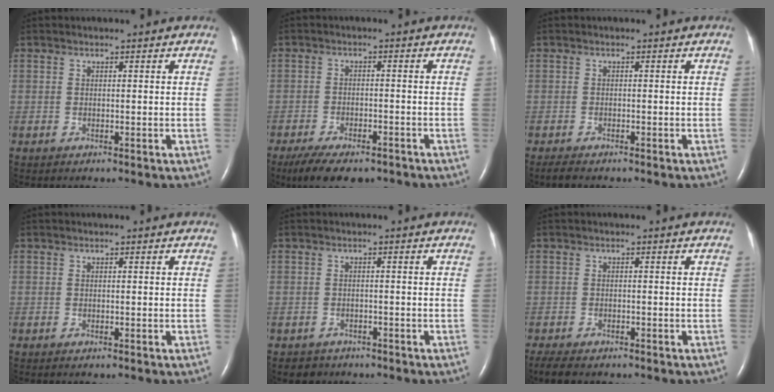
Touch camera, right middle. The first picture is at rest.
{"total": 10.6, "force": [-8.0, 4.1, 5.7], "torque": [-0.093, -0.011, -0.119]}
{"total": 1.8, "force": [-1.5, 0.5, 0.9], "torque": [-0.023, -0.005, -0.020]}
{"total": 0.0}
{"total": 2.2, "force": [-1.6, 1.5, -0.3], "torque": [-0.006, 0.007, -0.022]}
{"total": 4.9, "force": [-3.9, 1.8, 2.4], "torque": [-0.043, -0.012, -0.056]}